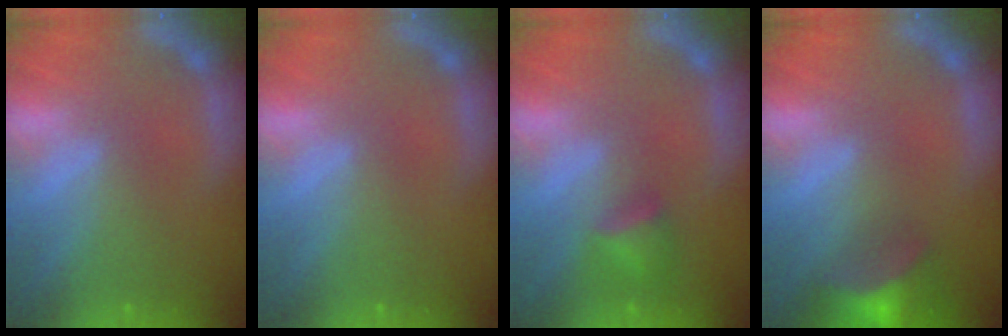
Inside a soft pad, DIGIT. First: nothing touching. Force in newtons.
{"total": 0.0}
{"total": 2.9}
{"total": 8.4}